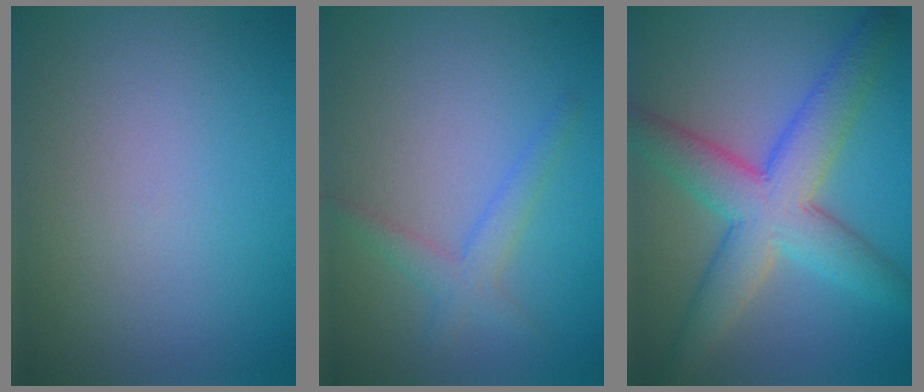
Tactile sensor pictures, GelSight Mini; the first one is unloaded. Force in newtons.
{"total": 2.2, "press": 2.2, "slide": 0.1}
{"total": 7.7, "press": 7.7, "slide": 0.2}